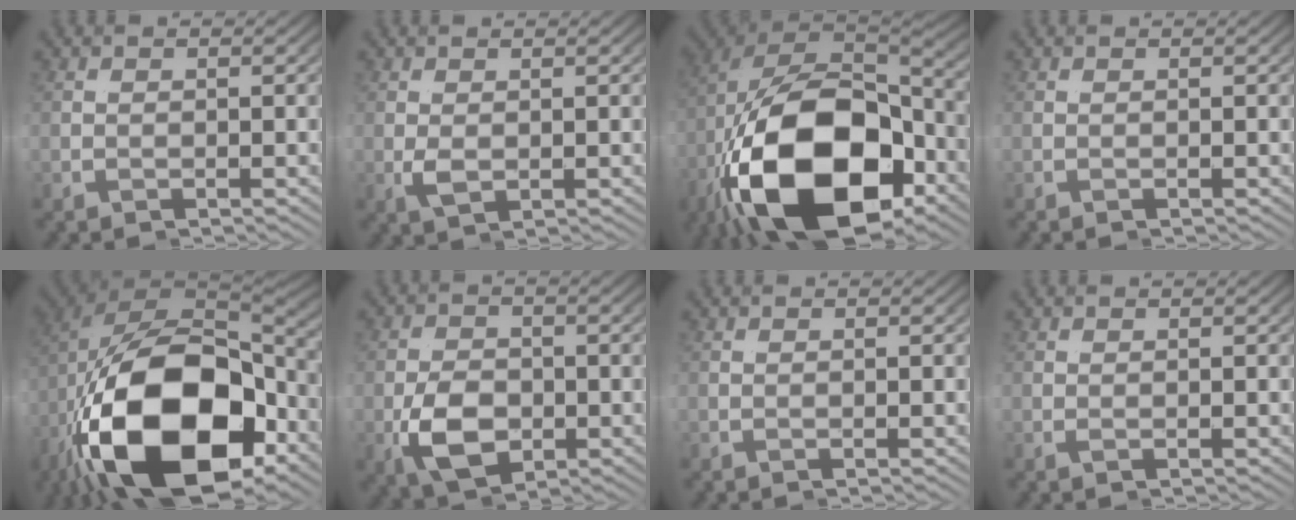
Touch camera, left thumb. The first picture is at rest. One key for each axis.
{"total": 1.6, "fx": 0.4, "fy": 0.5, "fz": 1.4, "tx": -0.034, "ty": 0.002, "tz": 0.005}
{"total": 20.6, "fx": -5.5, "fy": 10.4, "fz": 16.9, "tx": -0.357, "ty": -0.041, "tz": -0.067}
{"total": 0.0}
{"total": 22.7, "fx": -5.0, "fy": 10.9, "fz": 19.3, "tx": -0.391, "ty": -0.035, "tz": -0.059}
{"total": 7.4, "fx": -0.4, "fy": 4.8, "fz": 5.6, "tx": -0.119, "ty": -0.014, "tz": -0.007}
{"total": 0.0}
{"total": 0.6, "fx": 0.2, "fy": -0.4, "fz": 0.3, "tx": -0.007, "ty": 0.005, "tz": 0.001}